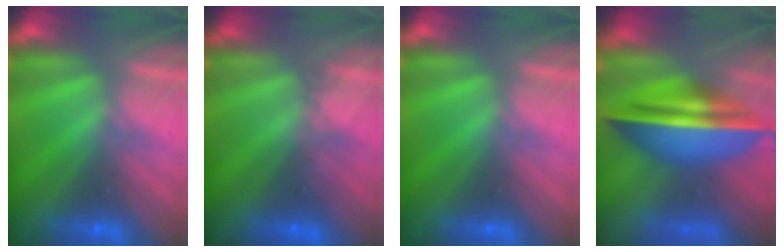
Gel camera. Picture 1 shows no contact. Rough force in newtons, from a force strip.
{"total": 1.8}
{"total": 0.0}
{"total": 6.9}